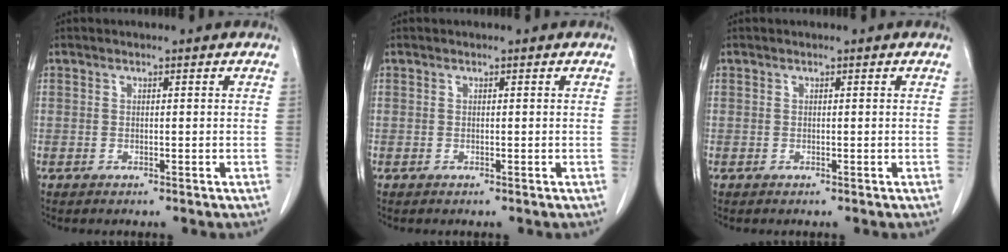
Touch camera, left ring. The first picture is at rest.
{"total": 0.0}
{"total": 0.0}